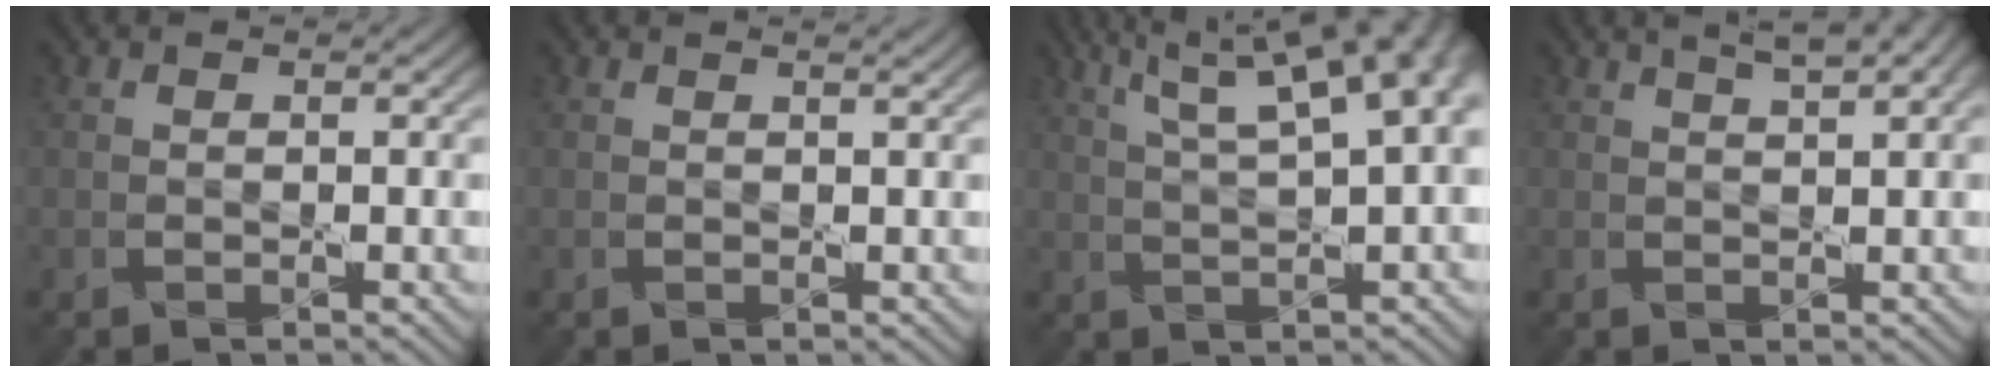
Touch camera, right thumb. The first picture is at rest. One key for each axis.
{"total": 1.0, "fx": 0.8, "fy": 0.1, "fz": 0.6, "tx": -0.011, "ty": -0.002, "tz": 0.004}
{"total": 15.8, "fx": 6.4, "fy": 5.3, "fz": 13.4, "tx": -0.193, "ty": 0.060, "tz": 0.085}
{"total": 4.8, "fx": 2.8, "fy": 1.1, "fz": 3.7, "tx": -0.056, "ty": 0.015, "tz": 0.028}